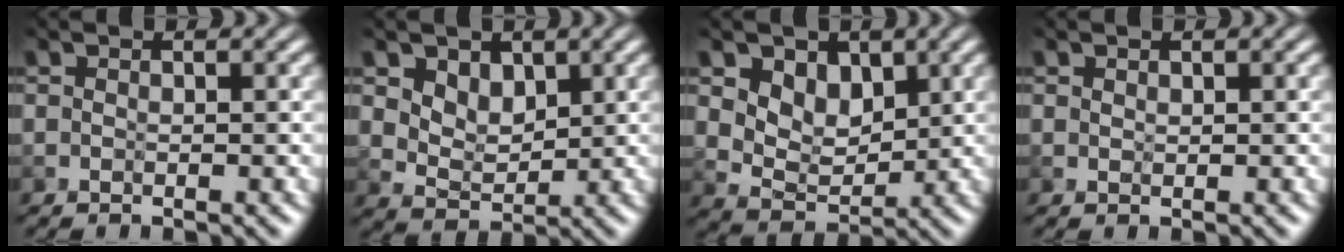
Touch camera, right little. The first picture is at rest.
{"total": 2.5, "force": [2.1, 1.3, 0.6], "torque": [-0.015, -0.008, 0.034]}
{"total": 3.4, "force": [2.6, 1.9, 1.2], "torque": [-0.026, -0.008, 0.042]}
{"total": 1.2, "force": [1.1, 0.5, 0.3], "torque": [-0.002, 0.003, 0.021]}